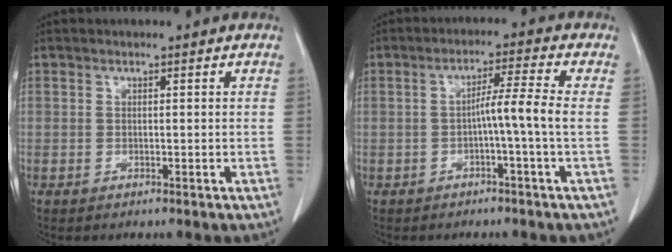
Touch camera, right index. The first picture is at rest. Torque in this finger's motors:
{"motor_torque": [0.72, -0.26, 0.34, 0.10]}